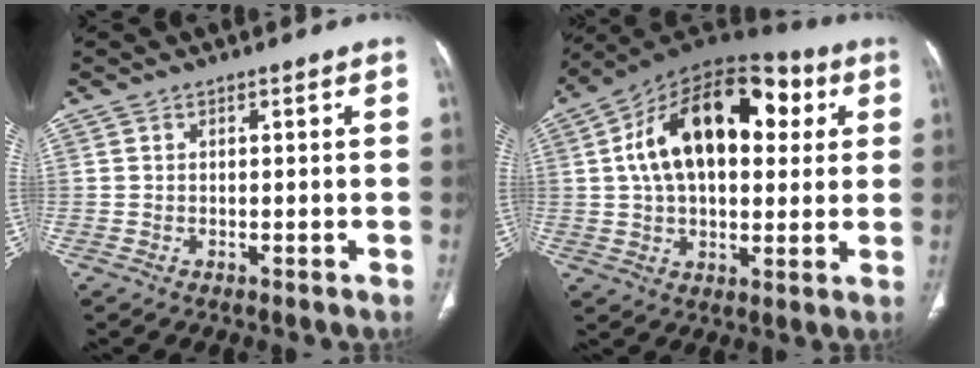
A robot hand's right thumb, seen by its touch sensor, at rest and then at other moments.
{"total": 23.2, "force": [5.6, 13.6, 17.9], "torque": [-0.269, 0.024, 0.079]}